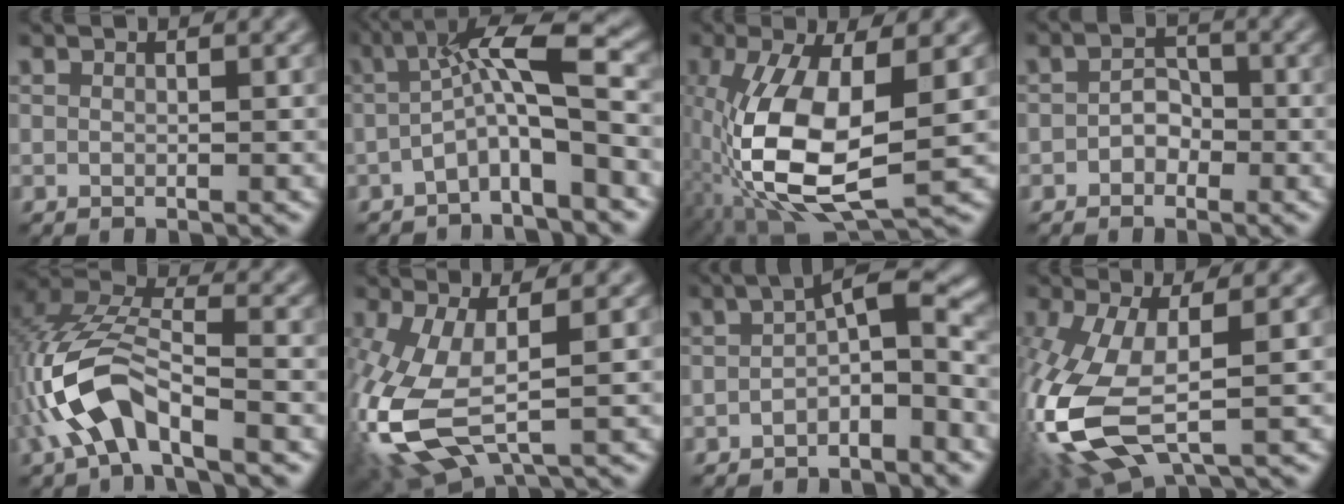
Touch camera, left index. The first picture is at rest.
{"total": 5.8, "force": [-1.2, 1.2, 5.6], "torque": [-0.095, 0.020, -0.035]}
{"total": 11.3, "force": [-2.0, 4.8, 10.0], "torque": [-0.224, -0.012, -0.038]}
{"total": 2.0, "force": [-0.8, 1.5, 1.0], "torque": [-0.014, 0.005, -0.017]}
{"total": 8.0, "force": [-3.5, 3.1, 6.5], "torque": [-0.147, 0.009, -0.074]}
{"total": 9.7, "force": [-1.7, 4.7, 8.3], "torque": [-0.217, -0.015, -0.026]}
{"total": 4.2, "force": [-1.6, 1.4, 3.7], "torque": [-0.055, 0.018, -0.037]}
{"total": 10.8, "force": [-1.9, 5.0, 9.4], "torque": [-0.242, -0.018, -0.032]}